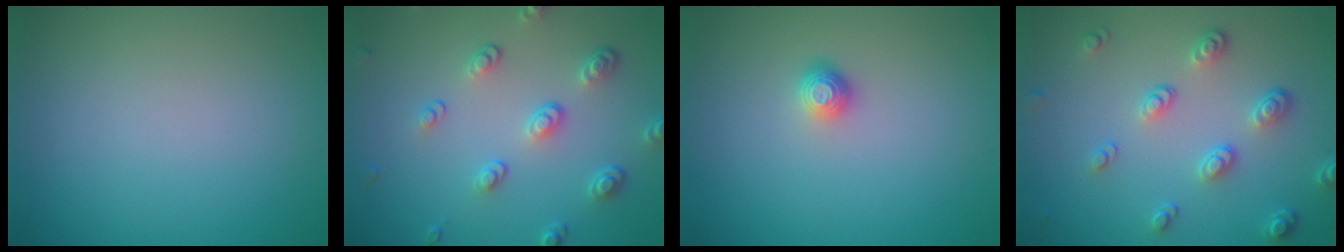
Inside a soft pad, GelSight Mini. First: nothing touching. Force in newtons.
{"total": 3.9, "press": 3.0, "slide": 2.5}
{"total": 1.2, "press": 1.0, "slide": 0.5}
{"total": 3.7, "press": 2.9, "slide": 2.3}